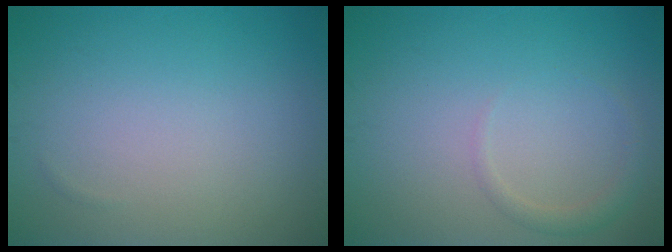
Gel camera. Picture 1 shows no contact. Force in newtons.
{"total": 1.3, "press": 1.3, "slide": 0.1}